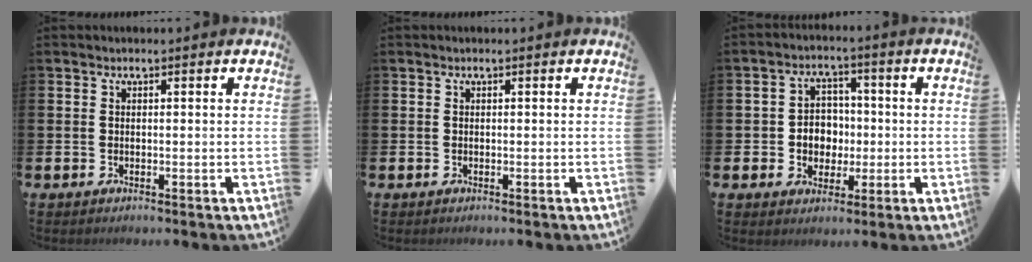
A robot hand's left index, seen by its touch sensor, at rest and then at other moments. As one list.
[{"total": 0.0}, {"total": 4.6, "force": [-0.2, 4.3, 1.6], "torque": [-0.032, 0.005, -0.012]}]